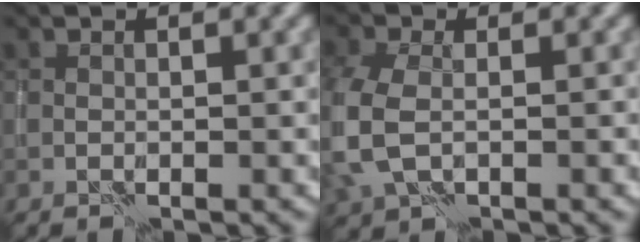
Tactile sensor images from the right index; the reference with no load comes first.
{"total": 5.7, "force": [-1.0, 3.6, 4.4], "torque": [-0.121, -0.003, -0.025]}